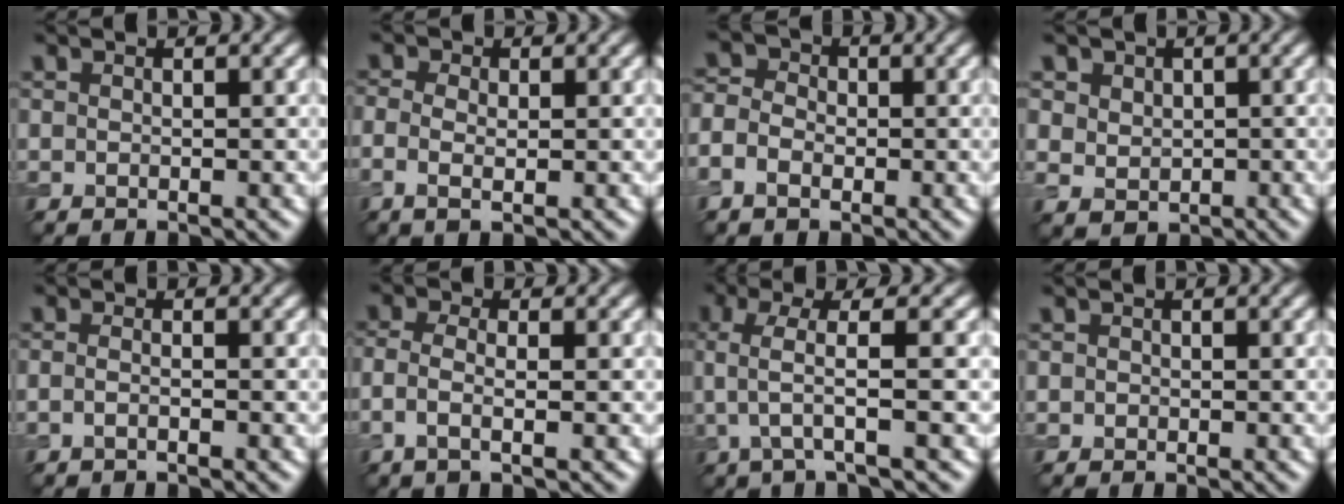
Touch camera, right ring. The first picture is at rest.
{"total": 2.0, "force": [-0.2, 1.1, 1.7], "torque": [-0.039, -0.002, -0.007]}
{"total": 3.7, "force": [-1.2, 3.0, 1.9], "torque": [-0.025, 0.002, -0.029]}
{"total": 3.7, "force": [1.5, 3.1, 1.5], "torque": [-0.040, 0.005, 0.027]}
{"total": 1.0, "force": [-0.5, 0.4, 0.8], "torque": [-0.016, -0.003, -0.013]}
{"total": 2.4, "force": [-0.6, 0.9, 2.2], "torque": [-0.057, -0.005, -0.011]}
{"total": 4.1, "force": [0.2, 0.9, 4.0], "torque": [-0.076, 0.008, 0.001]}
{"total": 0.5, "force": [0.0, 0.5, 0.1], "torque": [0.004, -0.004, -0.003]}